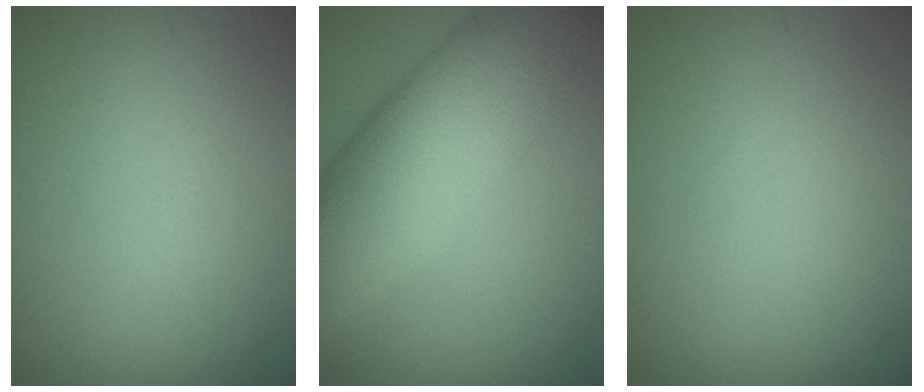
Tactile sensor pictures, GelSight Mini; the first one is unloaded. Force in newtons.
{"total": 11.3, "press": 11.3, "slide": 0.4}
{"total": 0.0}